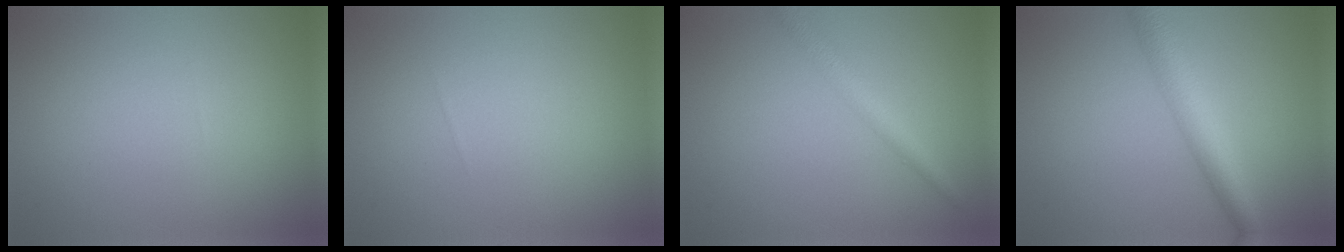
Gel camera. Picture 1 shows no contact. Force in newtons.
{"total": 0.0}
{"total": 2.6, "press": 2.6, "slide": 0.0}
{"total": 4.8, "press": 4.8, "slide": 0.1}